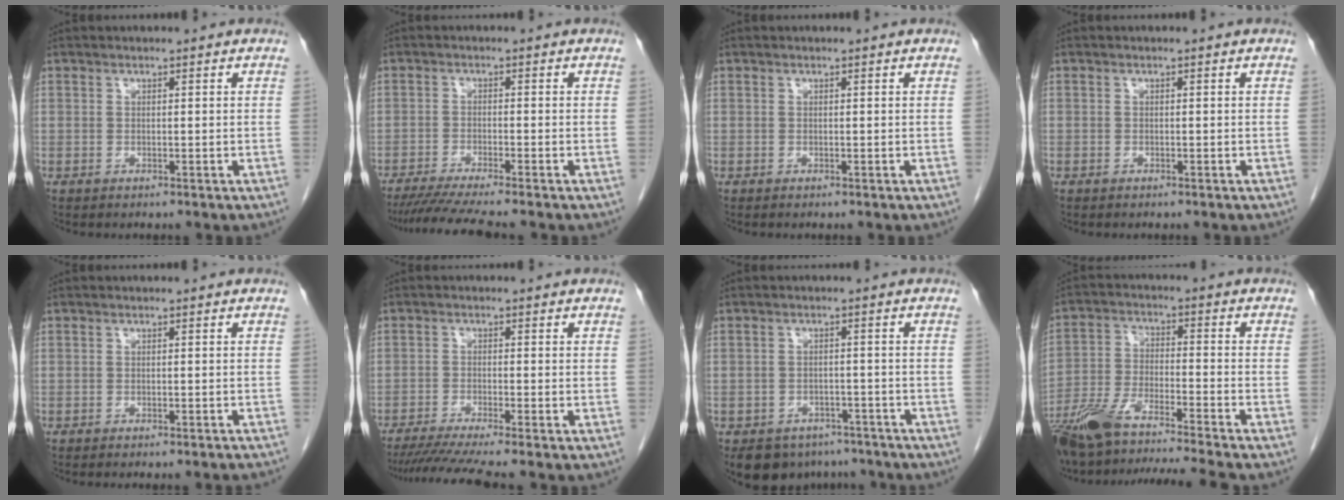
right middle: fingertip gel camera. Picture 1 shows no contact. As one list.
[{"total": 7.8, "force": [-6.7, -1.0, 3.9], "torque": [-0.055, -0.023, -0.109]}, {"total": 0.0}, {"total": 0.0}, {"total": 5.7, "force": [-5.3, 0.0, 2.1], "torque": [-0.018, -0.015, -0.062]}, {"total": 7.7, "force": [-6.4, -1.2, 4.1], "torque": [-0.063, -0.021, -0.104]}, {"total": 8.4, "force": [-6.6, 4.9, 1.5], "torque": [-0.014, 0.006, -0.085]}, {"total": 15.9, "force": [-13.6, -0.5, 8.3], "torque": [-0.168, -0.018, -0.236]}]